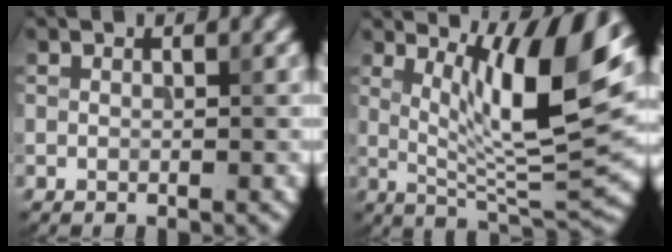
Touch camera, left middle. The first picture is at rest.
{"total": 10.7, "force": [3.9, 2.3, 9.7], "torque": [-0.148, -0.013, 0.075]}